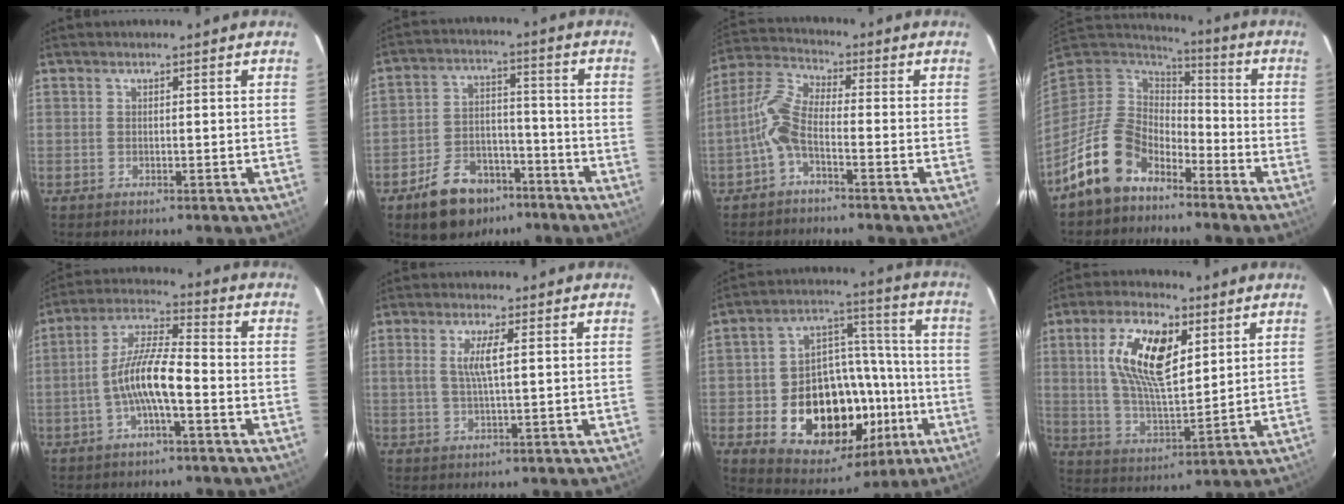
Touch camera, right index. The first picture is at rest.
{"total": 13.0, "force": [-8.8, 7.7, 5.7], "torque": [-0.121, 0.020, -0.125]}
{"total": 6.2, "force": [-2.6, 1.9, 5.3], "torque": [-0.128, 0.017, -0.058]}
{"total": 14.0, "force": [-9.1, 8.6, 6.3], "torque": [-0.151, 0.012, -0.159]}
{"total": 9.3, "force": [-3.2, 1.8, 8.6], "torque": [-0.181, 0.012, -0.060]}
{"total": 4.3, "force": [0.8, 0.5, 4.1], "torque": [-0.081, -0.001, 0.016]}
{"total": 24.2, "force": [-8.1, 16.5, 15.7], "torque": [-0.296, 0.033, -0.093]}
{"total": 14.5, "force": [5.2, 6.2, 12.1], "torque": [-0.227, 0.013, 0.102]}